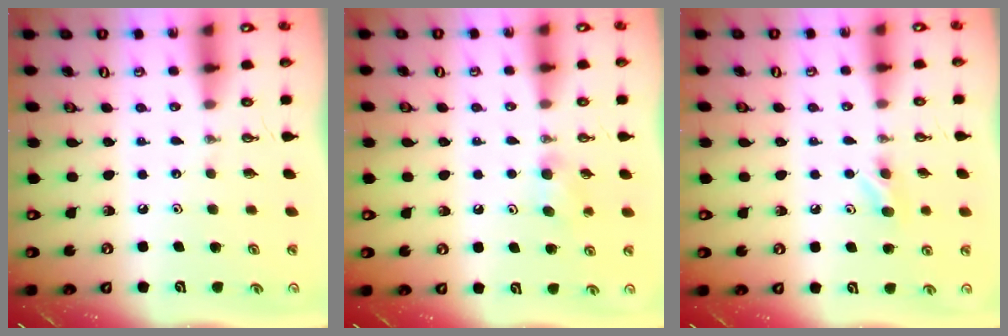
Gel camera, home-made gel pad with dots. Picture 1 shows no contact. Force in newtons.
{"total": 5.7, "press": 5.2, "slide": 2.3}
{"total": 5.4, "press": 5.3, "slide": 0.9}